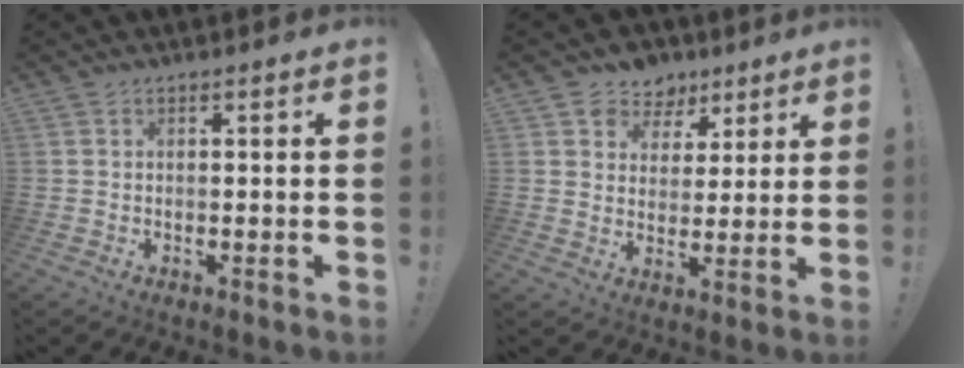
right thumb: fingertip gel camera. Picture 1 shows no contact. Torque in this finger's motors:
{"motor_torque": [0.60, 1.11, 0.30, 0.33, 0.00]}